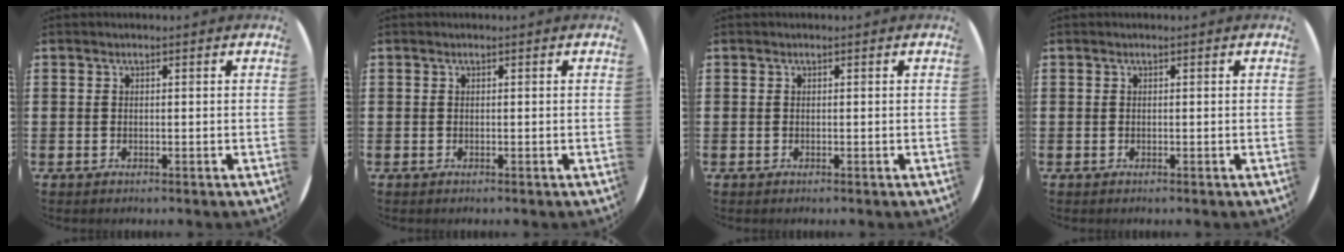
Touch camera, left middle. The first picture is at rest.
{"total": 0.0}
{"total": 0.0}
{"total": 0.0}